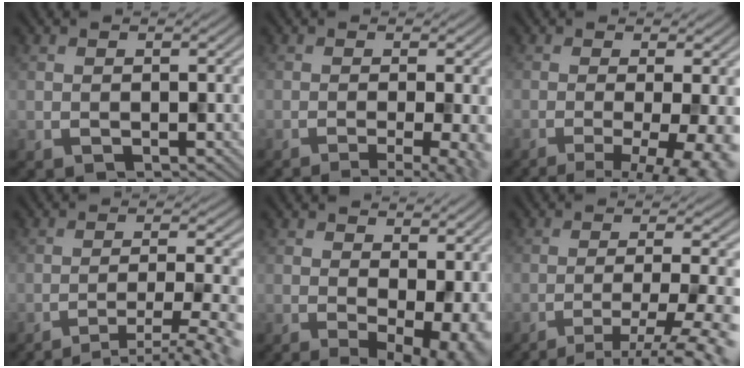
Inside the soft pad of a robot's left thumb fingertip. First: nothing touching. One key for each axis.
{"total": 6.8, "fx": -2.7, "fy": 1.9, "fz": 5.9, "tx": -0.056, "ty": 0.003, "tz": -0.022}
{"total": 8.9, "fx": -2.9, "fy": 2.8, "fz": 7.9, "tx": -0.074, "ty": -0.008, "tz": -0.019}
{"total": 9.6, "fx": -7.1, "fy": 1.3, "fz": 6.3, "tx": -0.093, "ty": 0.006, "tz": -0.090}
{"total": 6.8, "fx": 0.1, "fy": 2.5, "fz": 6.3, "tx": -0.072, "ty": -0.008, "tz": 0.023}
{"total": 10.6, "fx": -7.1, "fy": 2.0, "fz": 7.5, "tx": -0.104, "ty": 0.001, "tz": -0.081}